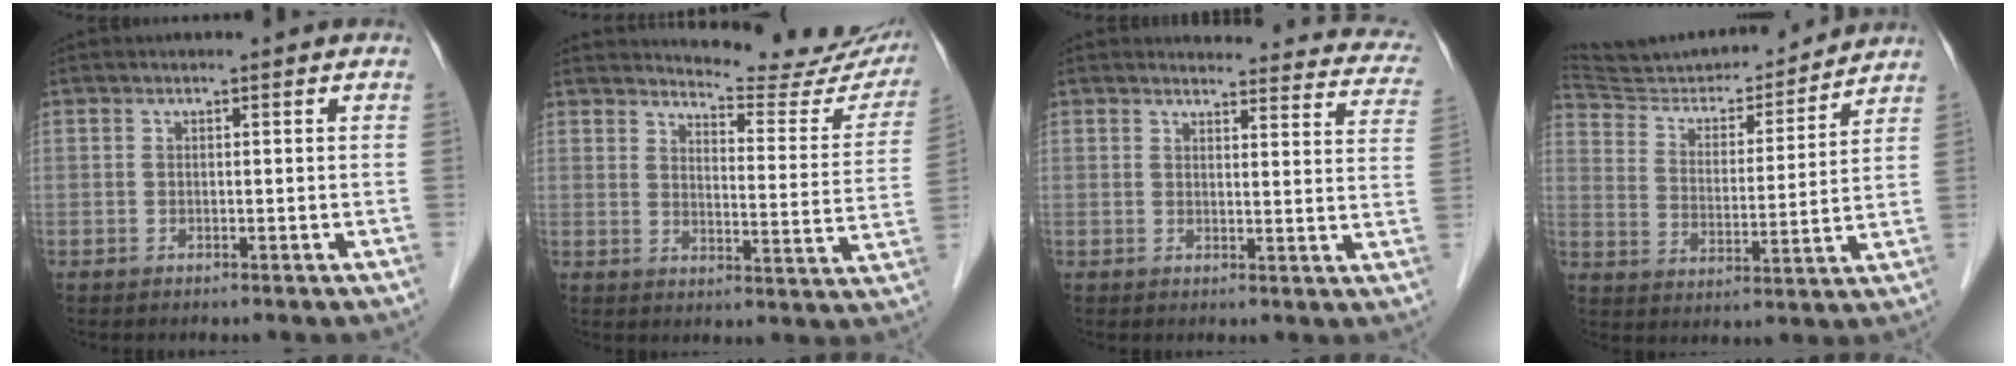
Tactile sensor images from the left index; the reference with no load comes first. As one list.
[{"total": 16.4, "force": [15.8, 2.5, 3.7], "torque": [-0.034, -0.076, 0.171]}, {"total": 18.9, "force": [17.9, 4.6, 3.7], "torque": [-0.013, -0.049, 0.171]}, {"total": 18.7, "force": [18.0, 3.4, 3.9], "torque": [-0.068, 0.001, 0.278]}]